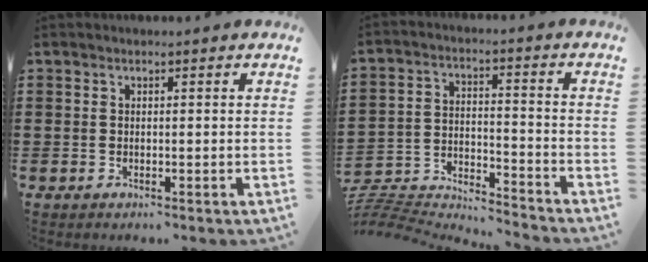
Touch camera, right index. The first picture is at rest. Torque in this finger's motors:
{"motor_torque": [-2.14, 0.00, -1.05, -0.12]}